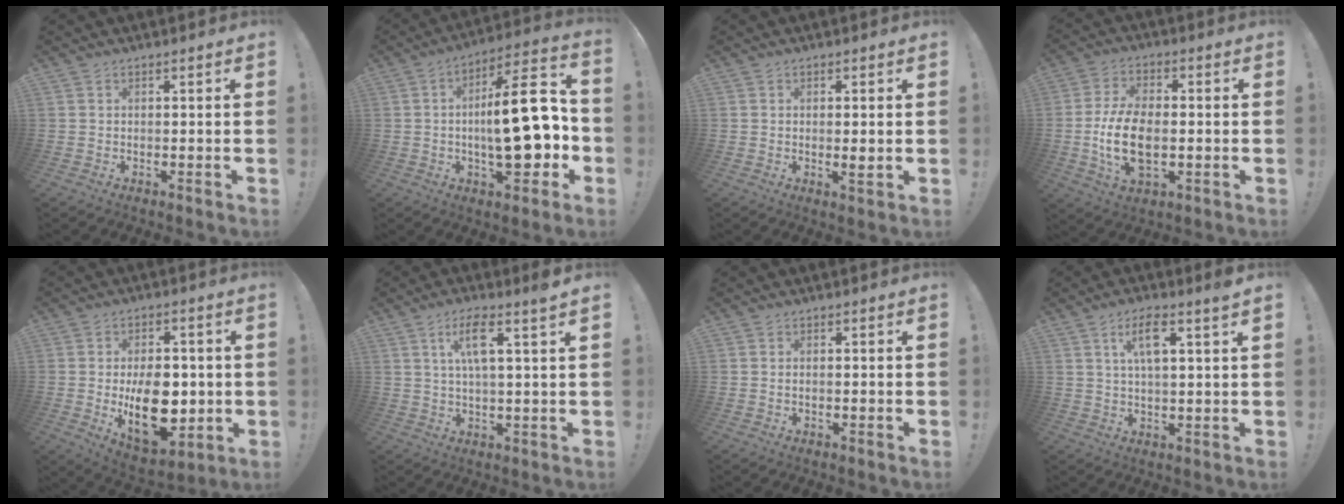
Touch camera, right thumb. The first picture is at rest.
{"total": 21.5, "force": [-2.4, 7.7, 20.0], "torque": [-0.294, 0.012, -0.040]}
{"total": 2.3, "force": [0.0, 0.2, 2.3], "torque": [-0.026, -0.009, -0.002]}
{"total": 13.5, "force": [-2.0, 7.8, 10.9], "torque": [-0.200, -0.002, -0.035]}
{"total": 17.2, "force": [-1.9, 11.0, 13.1], "torque": [-0.188, -0.014, -0.023]}
{"total": 8.3, "force": [3.4, 1.0, 7.5], "torque": [-0.123, -0.009, 0.051]}
{"total": 0.6, "force": [-0.3, 0.1, 0.5], "torque": [-0.014, 0.002, -0.005]}
{"total": 7.6, "force": [3.3, 1.6, 6.7], "torque": [-0.109, -0.005, 0.049]}